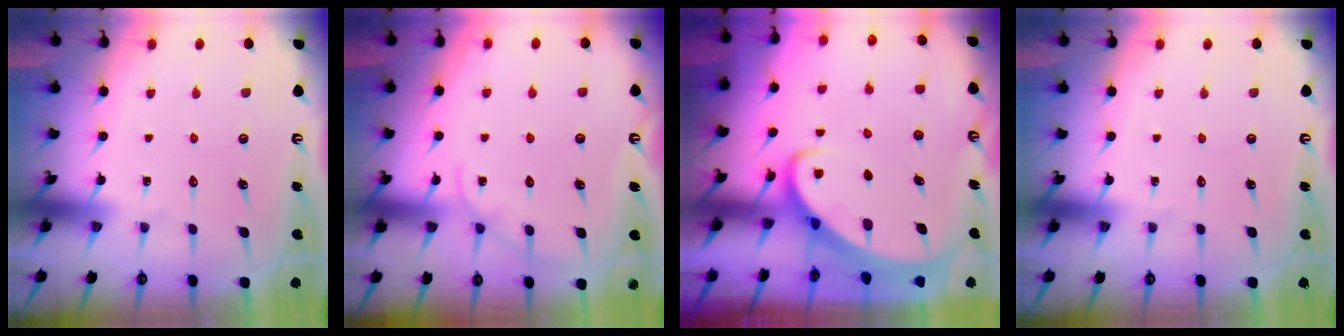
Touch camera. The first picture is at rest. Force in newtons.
{"total": 2.1, "press": 2.1, "slide": 0.3}
{"total": 3.6, "press": 3.6, "slide": 0.4}
{"total": 0.0}